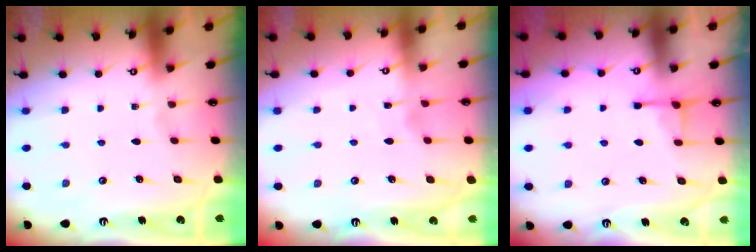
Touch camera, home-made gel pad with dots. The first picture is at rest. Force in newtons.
{"total": 2.1, "press": 2.1, "slide": 0.4}
{"total": 4.0, "press": 3.9, "slide": 0.5}